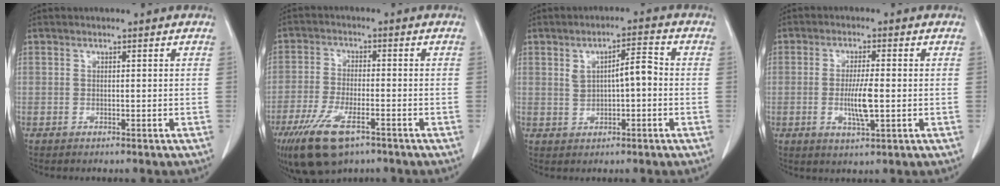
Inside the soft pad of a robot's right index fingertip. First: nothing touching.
{"total": 10.9, "force": [-6.6, 3.7, 7.8], "torque": [-0.155, -0.020, -0.115]}
{"total": 5.3, "force": [0.4, 1.5, 5.0], "torque": [-0.083, 0.016, 0.010]}
{"total": 5.6, "force": [-0.8, 0.6, 5.5], "torque": [-0.107, -0.011, -0.013]}